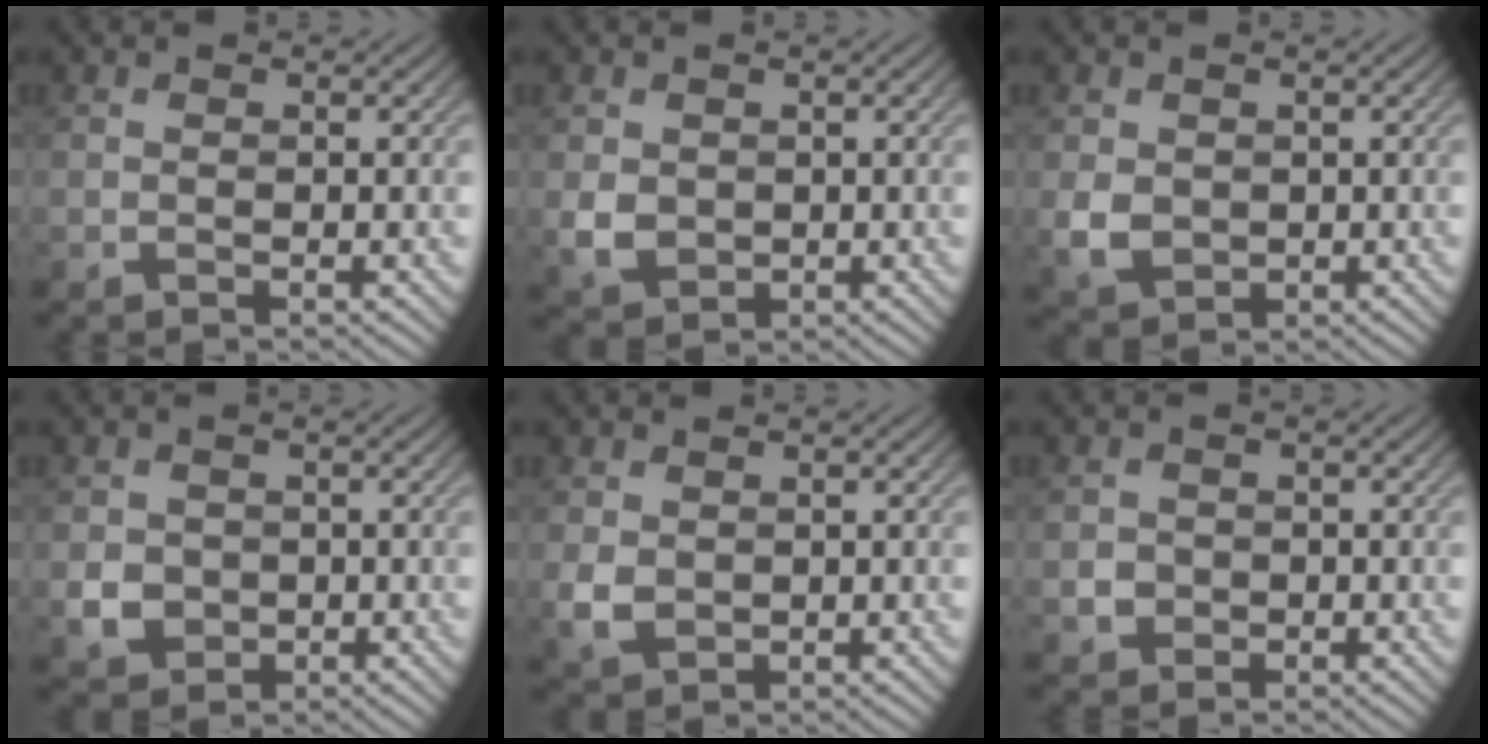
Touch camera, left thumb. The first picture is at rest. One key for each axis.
{"total": 3.3, "fx": 0.2, "fy": 2.9, "fz": 1.5, "tx": -0.040, "ty": -0.008, "tz": 0.008}
{"total": 3.5, "fx": 0.1, "fy": 3.0, "fz": 1.8, "tx": -0.048, "ty": -0.008, "tz": 0.007}
{"total": 3.6, "fx": -0.6, "fy": 3.3, "fz": 1.3, "tx": -0.032, "ty": -0.009, "tz": -0.012}
{"total": 3.2, "fx": 0.3, "fy": 2.7, "fz": 1.7, "tx": -0.046, "ty": -0.006, "tz": 0.010}
{"total": 2.2, "fx": -0.5, "fy": 2.1, "fz": 0.5, "tx": -0.006, "ty": -0.006, "tz": -0.012}